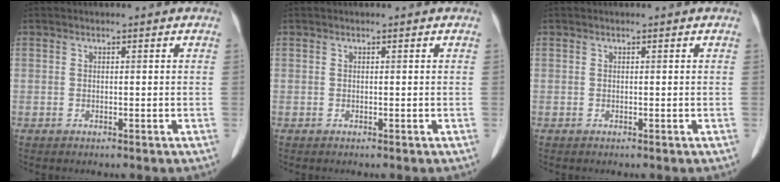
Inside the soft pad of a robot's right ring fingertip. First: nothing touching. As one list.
[{"total": 0.0}, {"total": 0.0}]